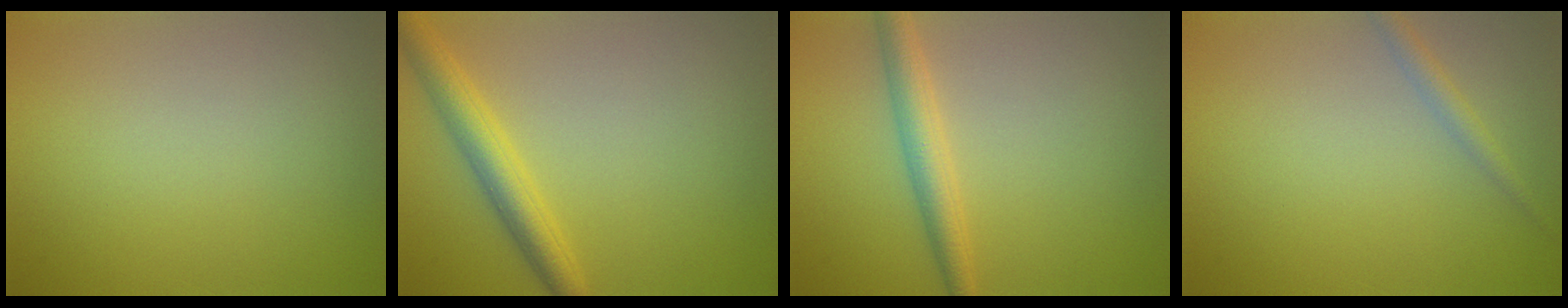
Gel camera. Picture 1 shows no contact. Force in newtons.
{"total": 3.7, "press": 3.7, "slide": 0.1}
{"total": 3.0, "press": 3.0, "slide": 0.1}
{"total": 1.5, "press": 1.5, "slide": 0.0}